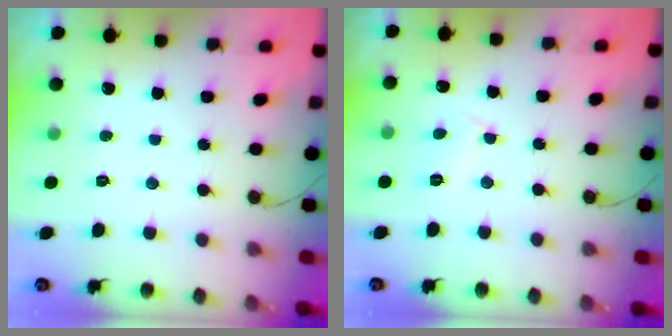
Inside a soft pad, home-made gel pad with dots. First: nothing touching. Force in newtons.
{"total": 4.6, "press": 4.6, "slide": 0.6}